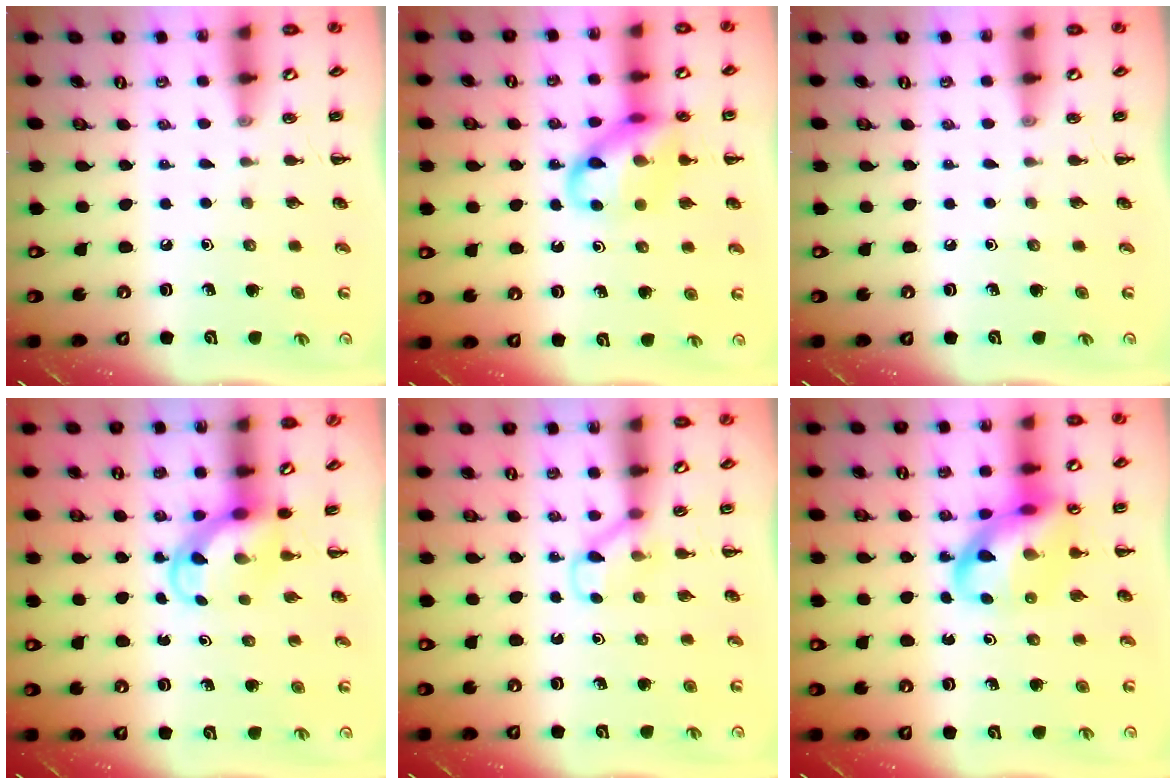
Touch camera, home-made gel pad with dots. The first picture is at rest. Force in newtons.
{"total": 13.5, "press": 13.3, "slide": 2.3}
{"total": 0.0}
{"total": 3.7, "press": 3.6, "slide": 0.8}
{"total": 4.0, "press": 3.8, "slide": 1.2}
{"total": 14.8, "press": 14.5, "slide": 3.1}